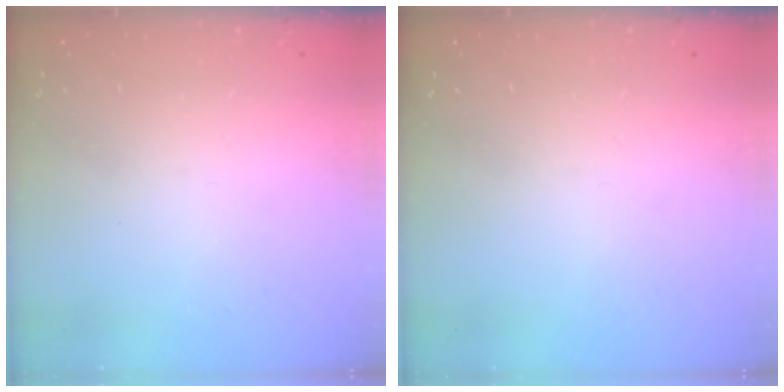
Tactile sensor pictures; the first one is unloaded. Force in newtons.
{"total": 0.0}